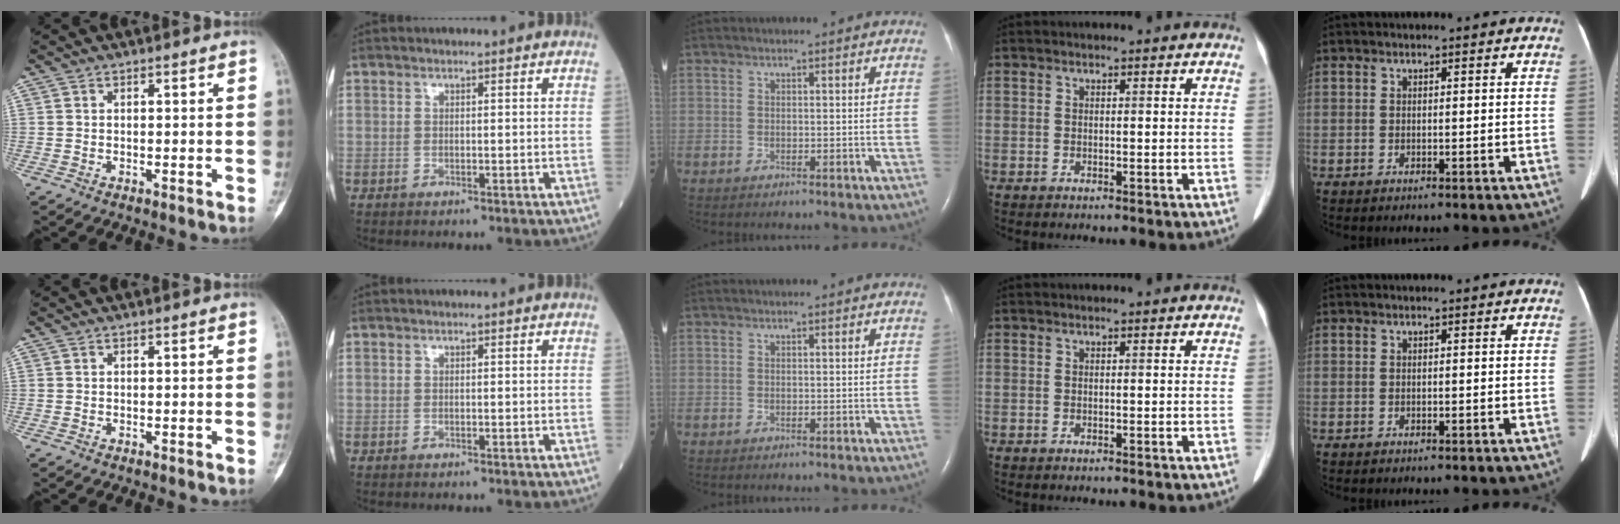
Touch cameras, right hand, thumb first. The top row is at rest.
{}